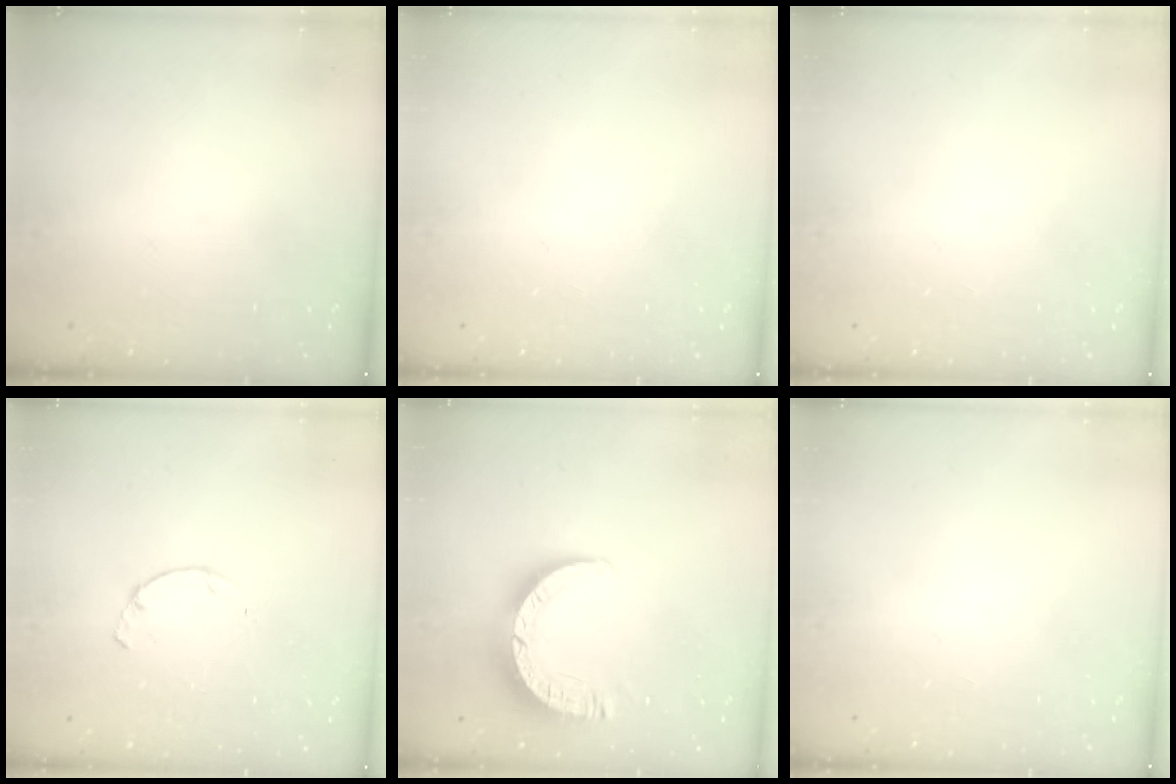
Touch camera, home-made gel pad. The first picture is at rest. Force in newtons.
{"total": 0.0}
{"total": 0.0}
{"total": 1.7, "press": 1.6, "slide": 0.4}
{"total": 9.1, "press": 9.1, "slide": 1.1}
{"total": 0.0}